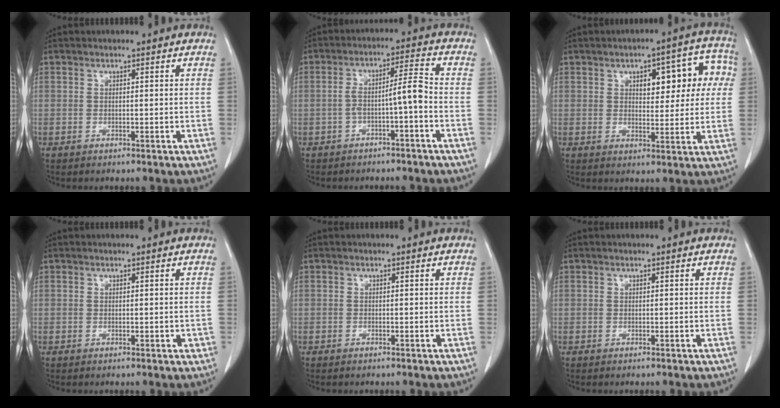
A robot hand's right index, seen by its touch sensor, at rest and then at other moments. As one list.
[{"total": 5.4, "force": [-1.9, 0.2, 5.0], "torque": [-0.090, 0.026, -0.027]}, {"total": 10.3, "force": [2.7, 4.5, 8.8], "torque": [-0.097, 0.035, 0.035]}, {"total": 1.1, "force": [-0.1, 0.6, 0.9], "torque": [-0.010, 0.001, 0.002]}, {"total": 0.0}, {"total": 0.0}]